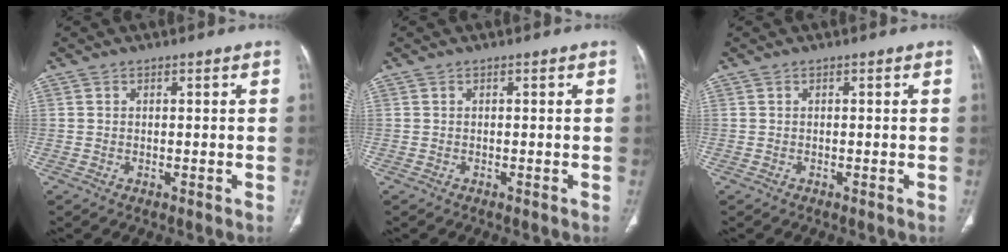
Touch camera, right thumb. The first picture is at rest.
{"total": 0.0}
{"total": 0.0}